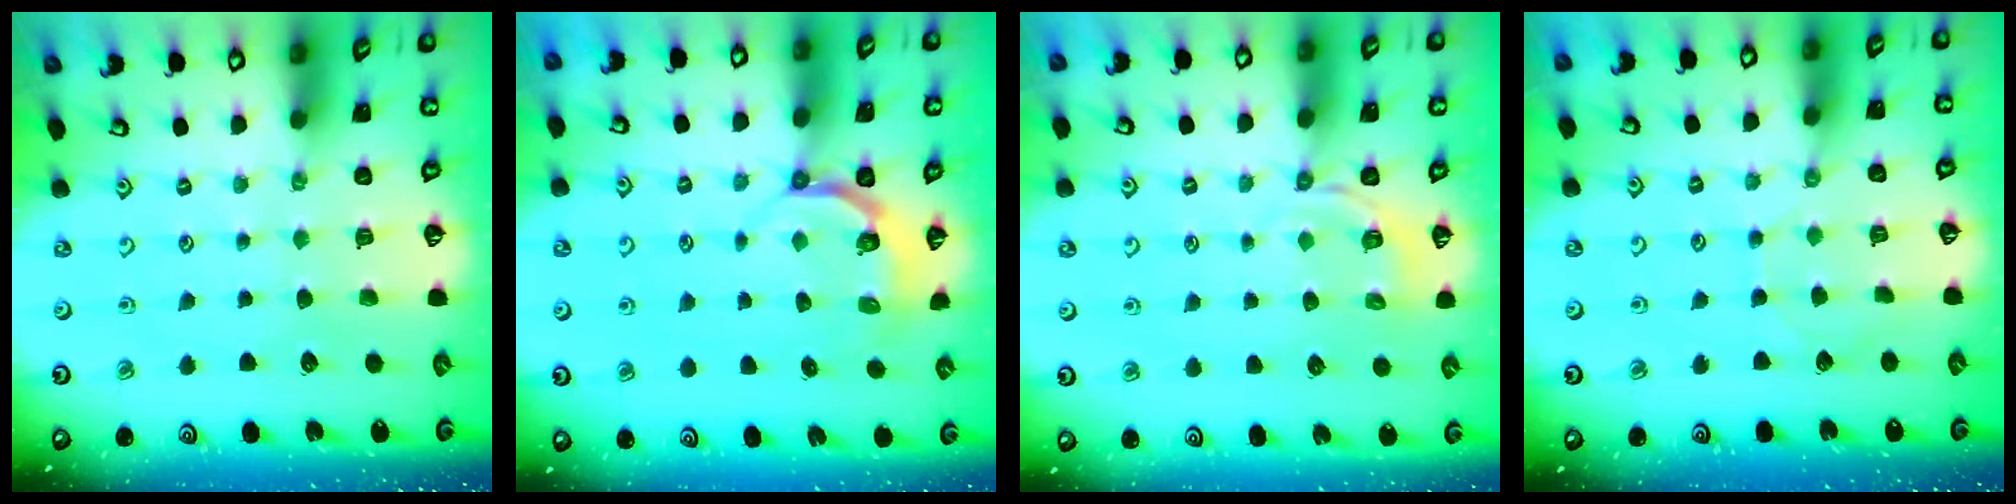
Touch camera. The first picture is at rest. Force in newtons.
{"total": 4.5, "press": 3.7, "slide": 2.6}
{"total": 2.8, "press": 2.1, "slide": 1.8}
{"total": 4.1, "press": 4.1, "slide": 0.4}